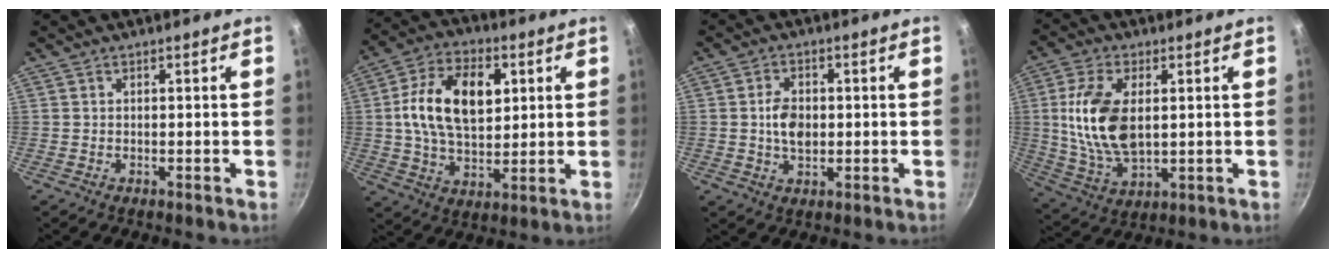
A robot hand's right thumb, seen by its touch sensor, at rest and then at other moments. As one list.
[{"total": 16.4, "force": [3.4, 10.2, 12.4], "torque": [-0.196, 0.003, 0.050]}, {"total": 5.5, "force": [0.0, 3.6, 4.2], "torque": [-0.059, 0.003, -0.002]}, {"total": 14.6, "force": [1.9, 8.0, 12.0], "torque": [-0.227, -0.009, 0.043]}]